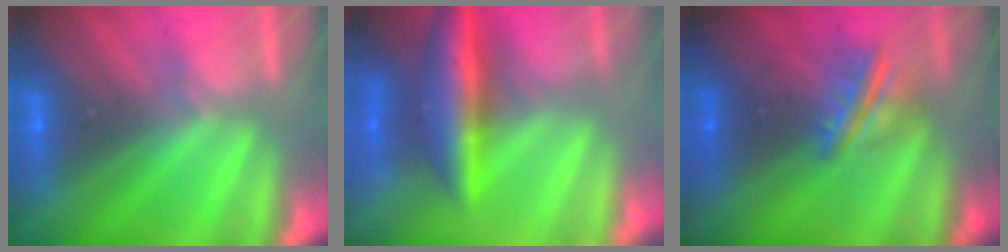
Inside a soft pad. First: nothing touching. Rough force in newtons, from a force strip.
{"total": 8.0}
{"total": 3.0}